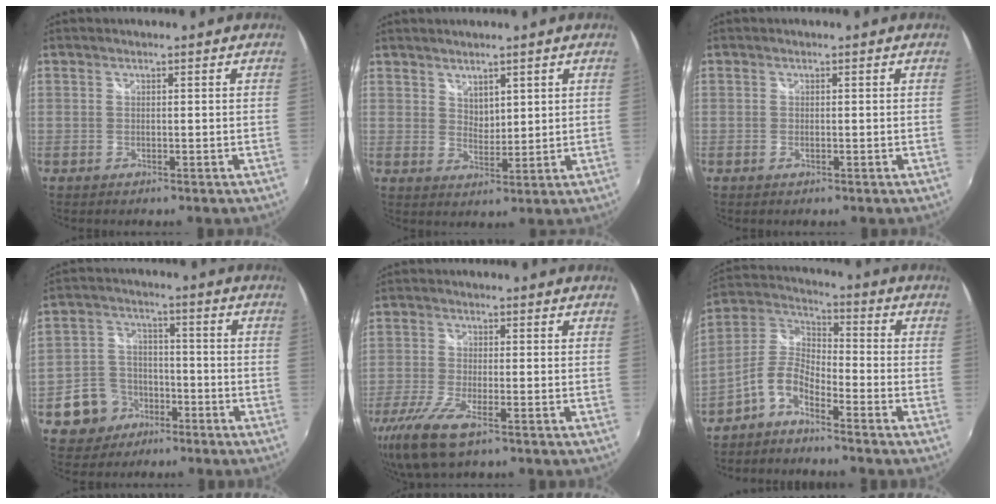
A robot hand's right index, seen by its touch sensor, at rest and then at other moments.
{"total": 3.4, "force": [2.5, 1.8, 1.4], "torque": [-0.014, -0.001, 0.047]}
{"total": 0.5, "force": [-0.2, 0.2, 0.4], "torque": [-0.008, -0.001, -0.004]}
{"total": 8.3, "force": [-4.7, 6.5, 2.5], "torque": [-0.068, 0.027, -0.079]}
{"total": 10.6, "force": [-6.7, 2.8, 7.7], "torque": [-0.177, -0.037, -0.130]}
{"total": 7.2, "force": [-4.6, 2.7, 4.7], "torque": [-0.114, 0.020, -0.099]}